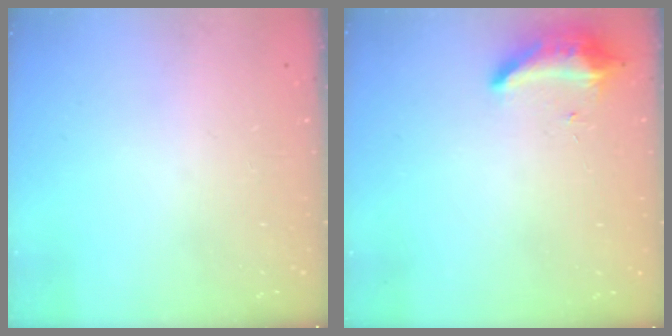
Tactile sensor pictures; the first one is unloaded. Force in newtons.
{"total": 9.1, "press": 8.8, "slide": 2.4}